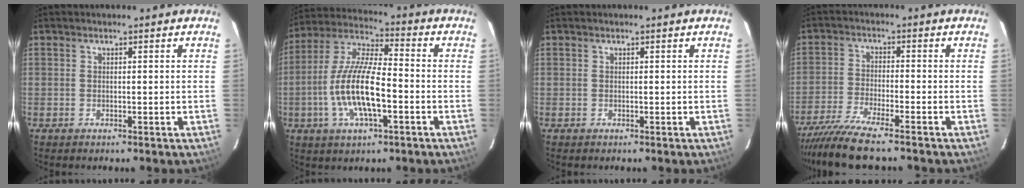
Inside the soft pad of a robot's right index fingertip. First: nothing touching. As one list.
[{"total": 14.6, "force": [-3.9, 4.4, 13.3], "torque": [-0.271, -0.003, -0.076]}, {"total": 0.0}, {"total": 9.0, "force": [-7.7, 0.3, 4.7], "torque": [-0.113, -0.023, -0.142]}]